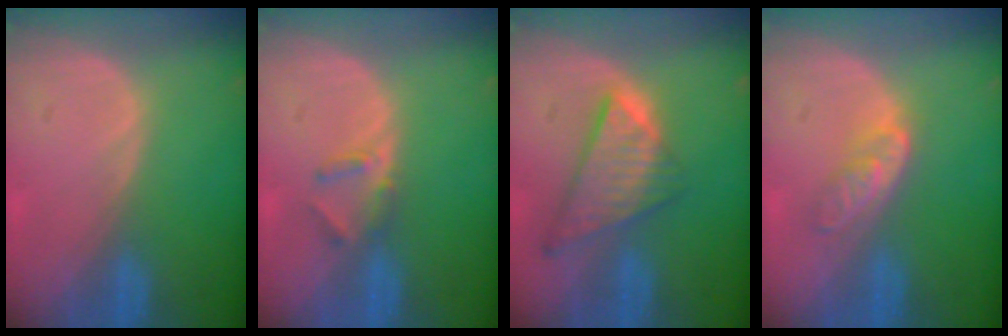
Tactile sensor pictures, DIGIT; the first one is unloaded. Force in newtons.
{"total": 2.5, "press": 2.3, "slide": 1.0}
{"total": 8.6, "press": 7.3, "slide": 4.5}
{"total": 4.7, "press": 3.9, "slide": 2.5}